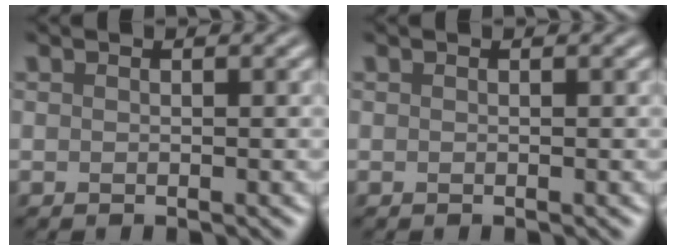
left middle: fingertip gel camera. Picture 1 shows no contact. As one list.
[{"total": 0.0}]